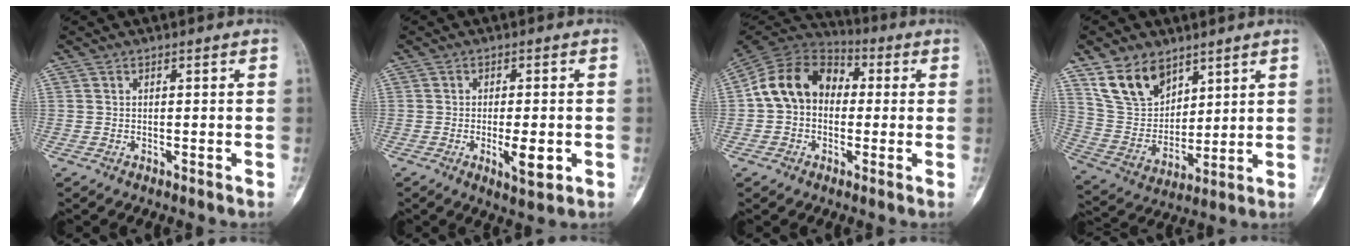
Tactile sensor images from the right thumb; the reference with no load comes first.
{"total": 5.7, "force": [-1.4, 2.0, 5.2], "torque": [-0.076, -0.007, -0.018]}
{"total": 14.0, "force": [0.7, 11.0, 8.5], "torque": [-0.131, 0.039, -0.003]}
{"total": 12.6, "force": [8.1, 8.0, 5.4], "torque": [-0.077, -0.040, 0.169]}